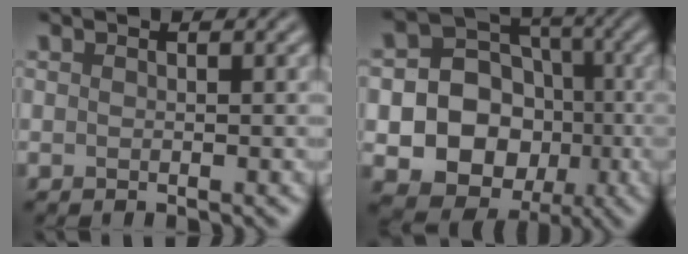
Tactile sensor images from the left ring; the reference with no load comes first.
{"total": 14.0, "force": [-3.2, 12.6, 5.1], "torque": [-0.107, -0.012, -0.064]}